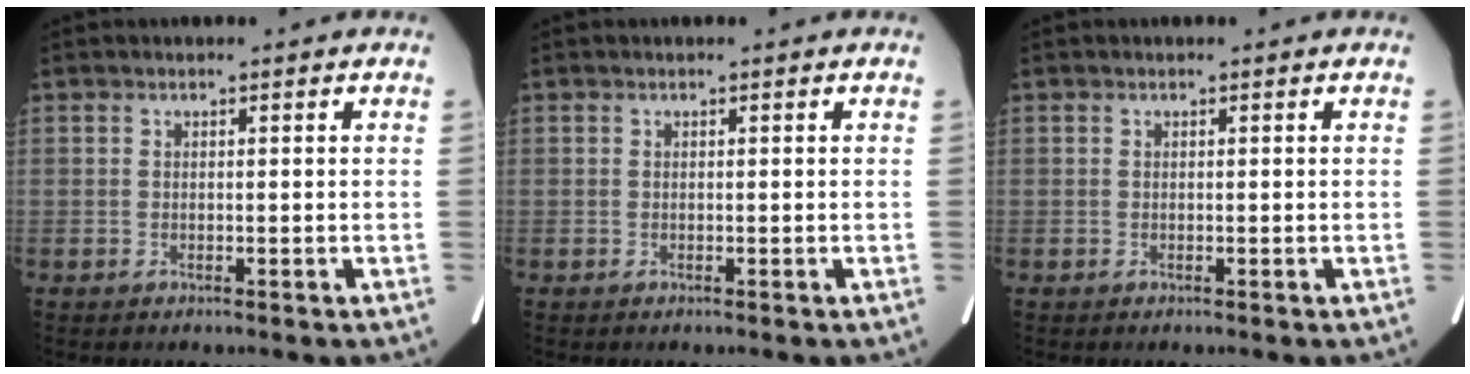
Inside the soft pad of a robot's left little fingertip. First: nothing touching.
{"total": 0.0}
{"total": 0.0}